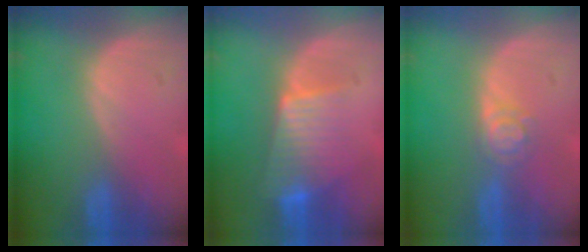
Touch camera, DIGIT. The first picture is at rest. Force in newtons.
{"total": 6.9, "press": 6.2, "slide": 2.9}
{"total": 3.2, "press": 3.1, "slide": 0.4}